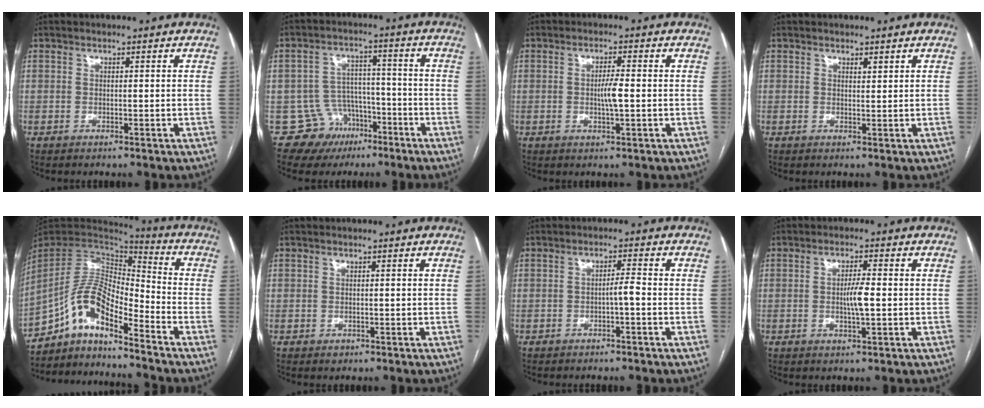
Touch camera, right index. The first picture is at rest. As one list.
[{"total": 8.1, "force": [-4.5, 6.7, 0.0], "torque": [0.011, 0.040, -0.061]}, {"total": 3.3, "force": [-0.3, 0.3, 3.2], "torque": [-0.059, -0.001, -0.004]}, {"total": 1.1, "force": [0.8, 0.6, 0.5], "torque": [-0.007, 0.000, 0.011]}, {"total": 12.7, "force": [-9.0, 3.3, 8.4], "torque": [-0.164, 0.028, -0.164]}, {"total": 1.0, "force": [-0.3, 0.9, 0.1], "torque": [-0.002, 0.004, -0.002]}, {"total": 2.1, "force": [-0.8, 0.0, 1.9], "torque": [-0.028, 0.003, -0.016]}, {"total": 3.7, "force": [-0.3, 0.4, 3.6], "torque": [-0.066, -0.002, -0.005]}]